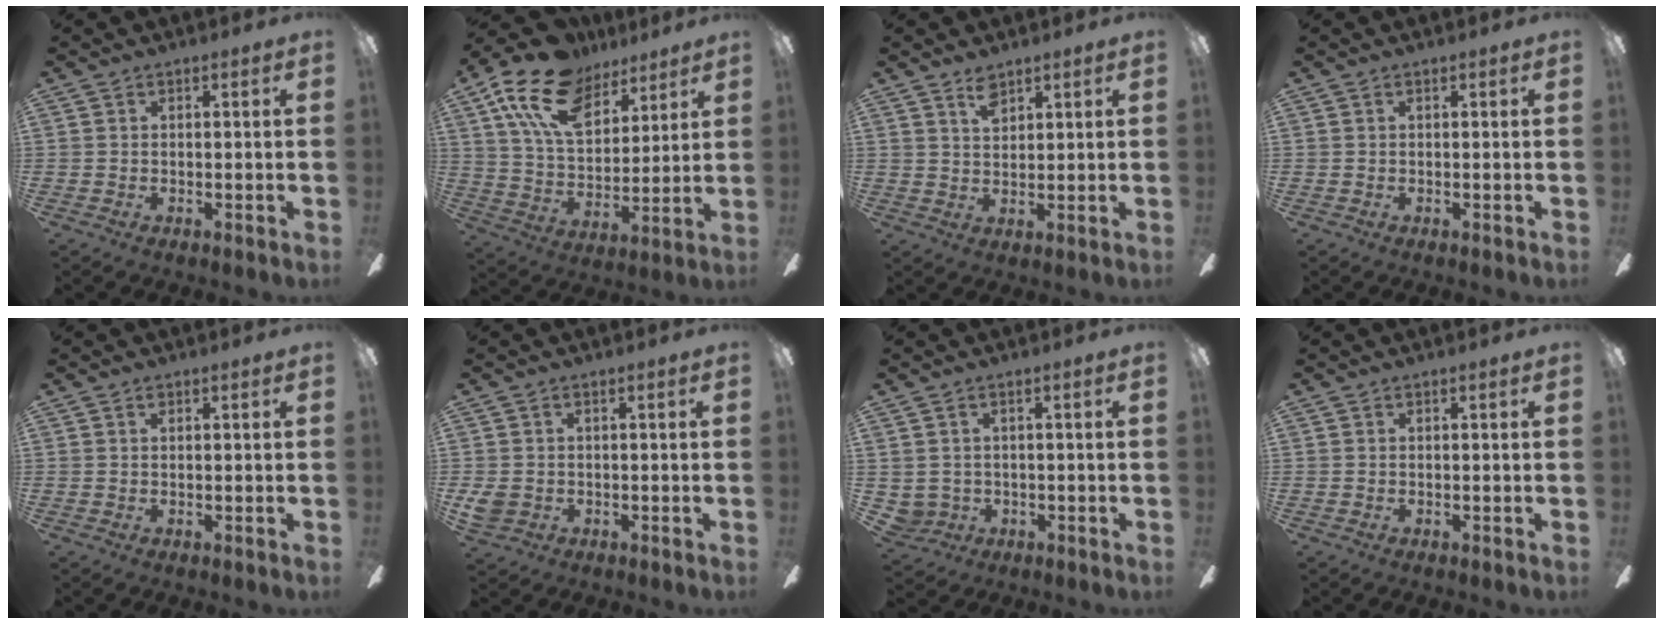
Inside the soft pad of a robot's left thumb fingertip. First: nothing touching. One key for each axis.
{"total": 18.8, "fx": 11.6, "fy": 10.5, "fz": 10.4, "tx": -0.201, "ty": -0.041, "tz": 0.214}
{"total": 4.2, "fx": 3.0, "fy": 1.9, "fz": 2.2, "tx": -0.032, "ty": -0.006, "tz": 0.053}
{"total": 0.0}
{"total": 0.6, "fx": 0.4, "fy": 0.3, "fz": 0.4, "tx": -0.008, "ty": 0.003, "tz": 0.006}
{"total": 3.2, "fx": -0.5, "fy": 2.7, "fz": 1.6, "tx": -0.040, "ty": 0.002, "tz": -0.011}
{"total": 3.0, "fx": 0.3, "fy": 2.9, "fz": 0.7, "tx": -0.026, "ty": 0.001, "tz": 0.006}
{"total": 0.0}